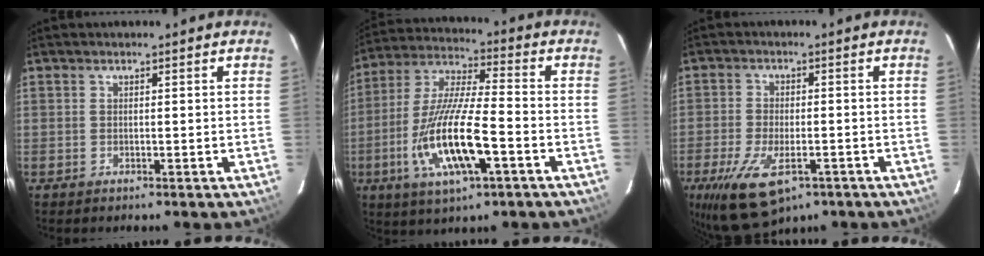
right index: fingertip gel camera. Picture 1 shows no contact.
{"total": 16.3, "force": [-5.5, 3.9, 14.8], "torque": [-0.308, -0.016, -0.104]}
{"total": 12.6, "force": [-6.7, 5.8, 9.0], "torque": [-0.197, -0.033, -0.109]}